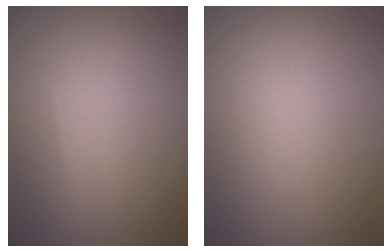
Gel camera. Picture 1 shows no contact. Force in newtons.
{"total": 0.0}